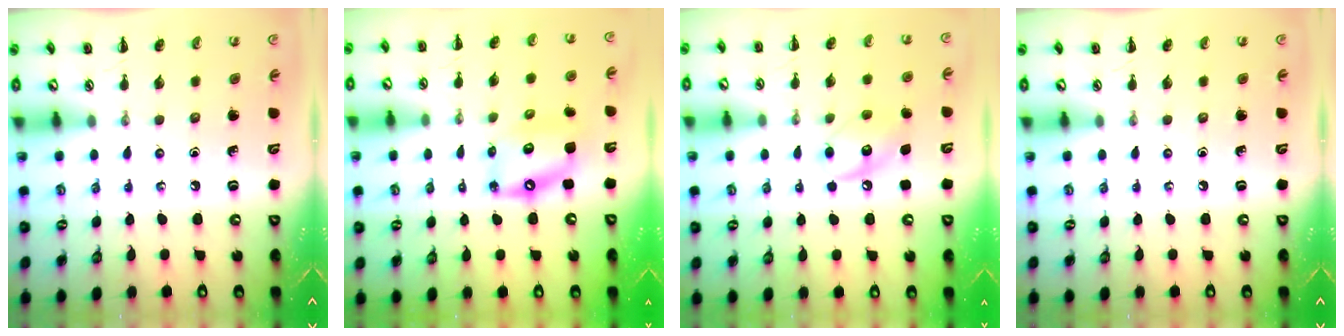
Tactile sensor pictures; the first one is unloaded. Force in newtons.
{"total": 12.1, "press": 11.7, "slide": 2.8}
{"total": 10.1, "press": 10.0, "slide": 1.0}
{"total": 0.0}